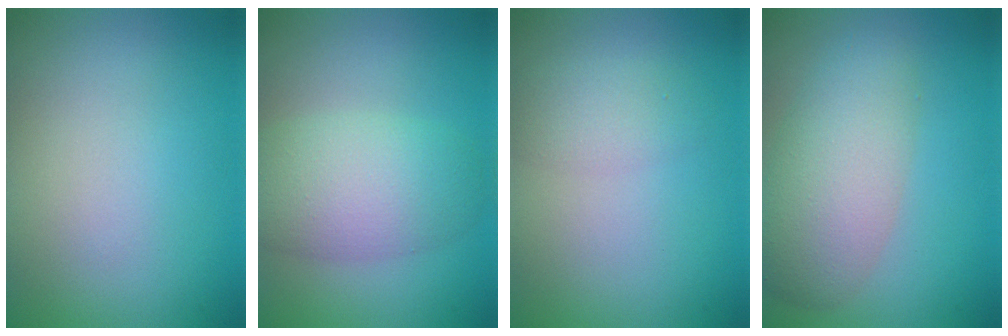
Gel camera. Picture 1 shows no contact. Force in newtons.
{"total": 5.1, "press": 5.0, "slide": 0.3}
{"total": 2.2, "press": 2.2, "slide": 0.1}
{"total": 5.5, "press": 5.5, "slide": 0.1}